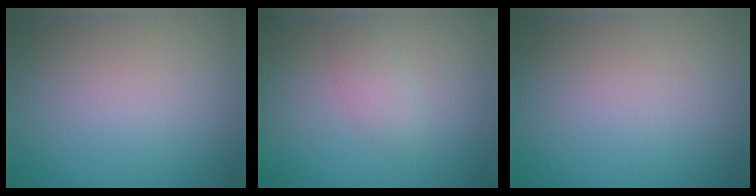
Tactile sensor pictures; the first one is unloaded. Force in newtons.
{"total": 1.6, "press": 1.6, "slide": 0.1}
{"total": 0.0}